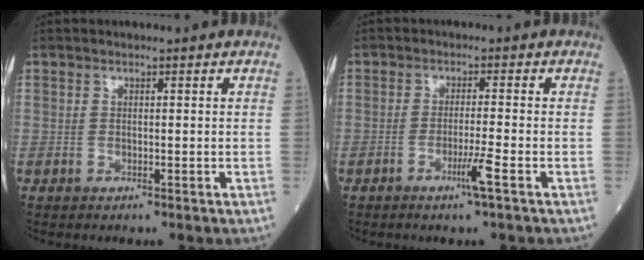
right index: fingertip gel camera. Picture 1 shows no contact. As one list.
[{"total": 3.4, "force": [-1.8, -0.7, 2.8], "torque": [-0.055, -0.008, -0.036]}]